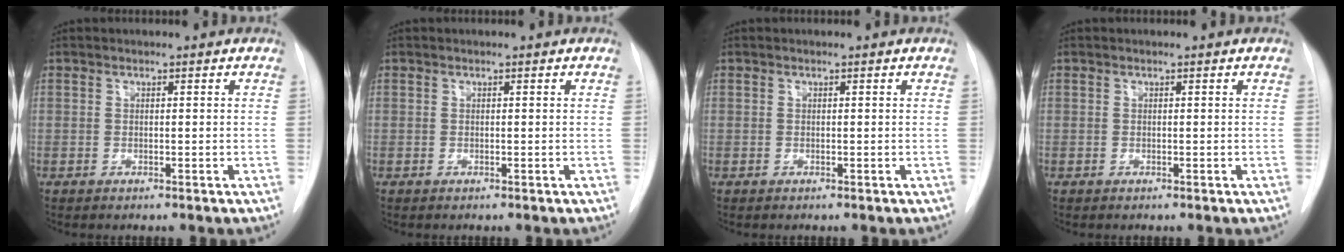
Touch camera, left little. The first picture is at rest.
{"total": 0.0}
{"total": 0.0}
{"total": 0.0}